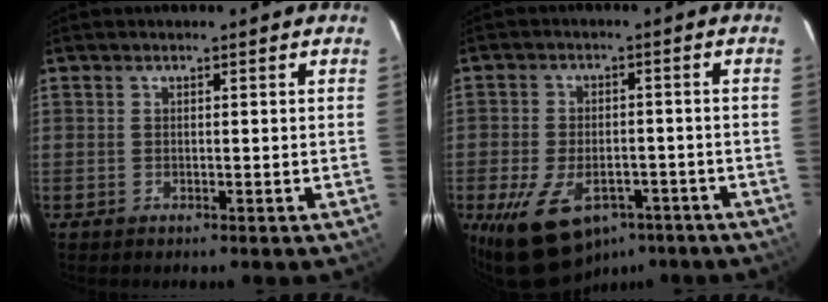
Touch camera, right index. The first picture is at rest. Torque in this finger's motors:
{"motor_torque": [1.60, -0.54, 0.66, 0.13]}